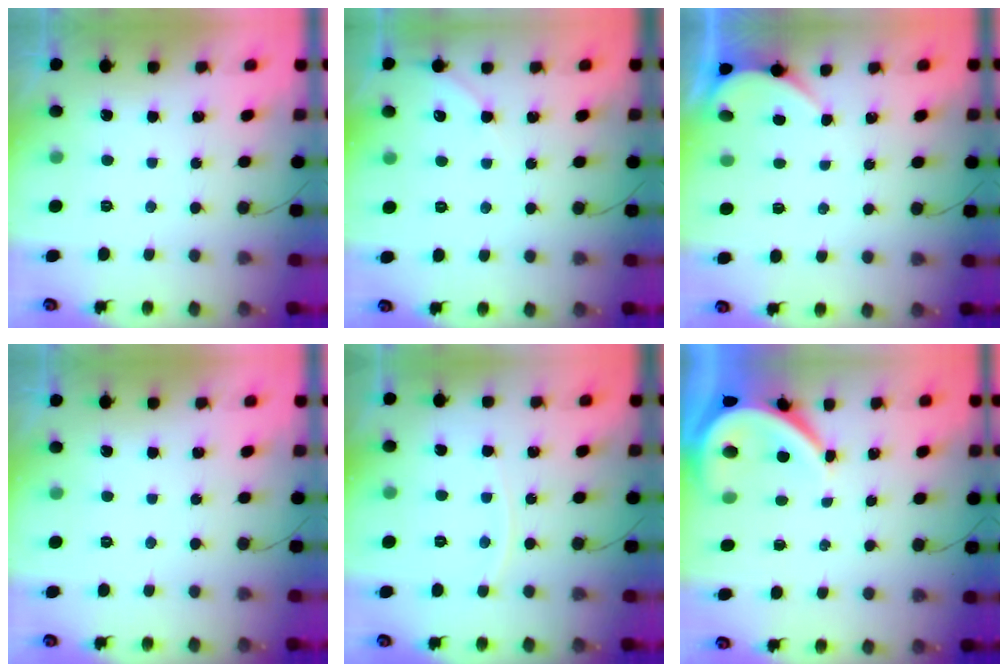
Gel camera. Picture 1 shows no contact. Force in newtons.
{"total": 2.9, "press": 2.9, "slide": 0.4}
{"total": 1.3, "press": 1.3, "slide": 0.1}
{"total": 0.0}
{"total": 3.9, "press": 3.9, "slide": 0.4}
{"total": 6.3, "press": 6.3, "slide": 0.7}